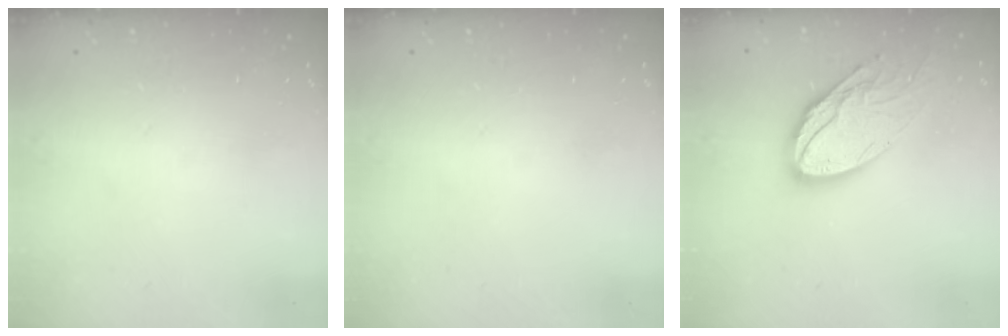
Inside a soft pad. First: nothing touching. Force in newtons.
{"total": 0.0}
{"total": 15.8, "press": 15.7, "slide": 1.4}